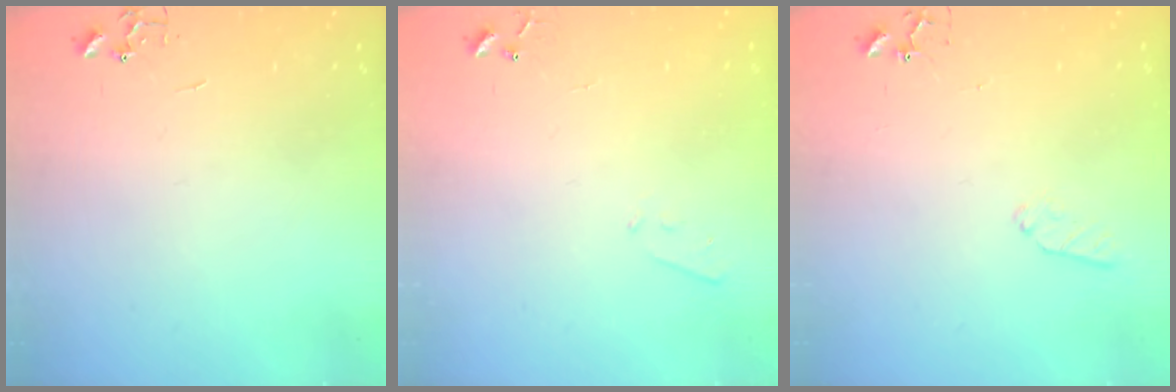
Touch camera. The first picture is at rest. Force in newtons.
{"total": 4.2, "press": 4.2, "slide": 0.6}
{"total": 6.6, "press": 6.5, "slide": 0.6}